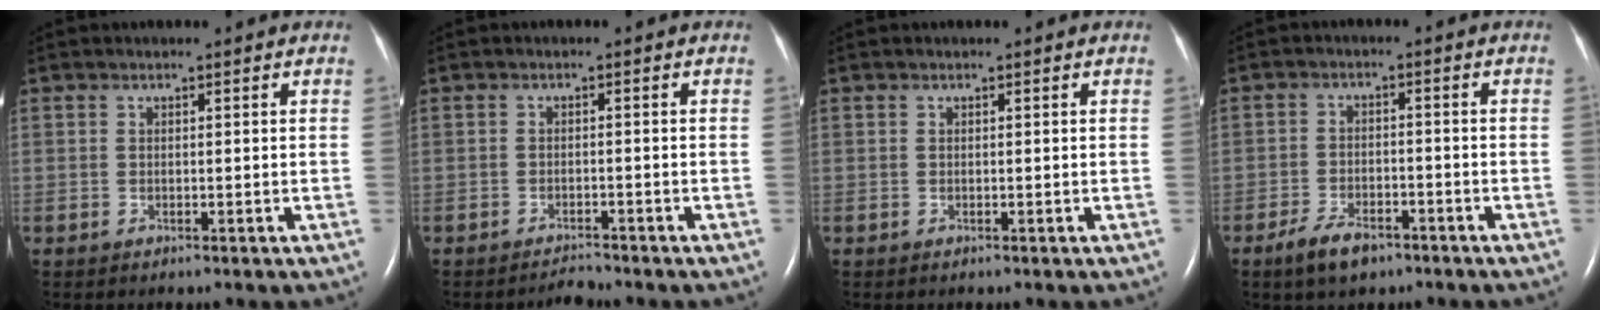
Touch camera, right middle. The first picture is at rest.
{"total": 1.5, "force": [-1.5, -0.1, -0.1], "torque": [0.000, -0.008, -0.022]}
{"total": 0.0}
{"total": 5.4, "force": [-3.7, 2.4, 3.1], "torque": [-0.067, -0.002, -0.060]}